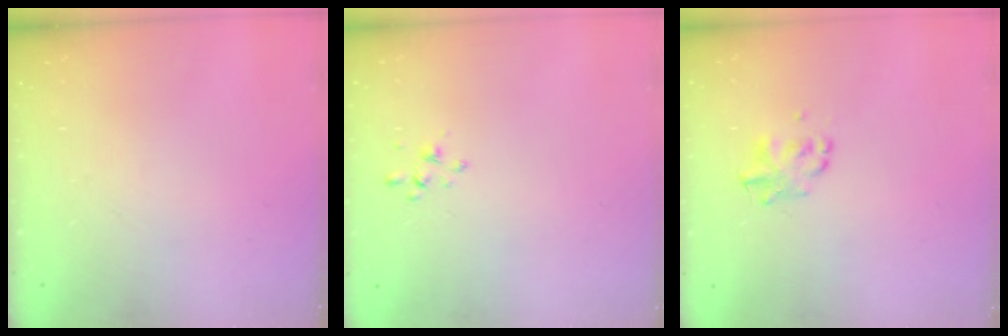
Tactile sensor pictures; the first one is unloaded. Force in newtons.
{"total": 2.1, "press": 1.9, "slide": 0.8}
{"total": 5.6, "press": 5.5, "slide": 1.2}